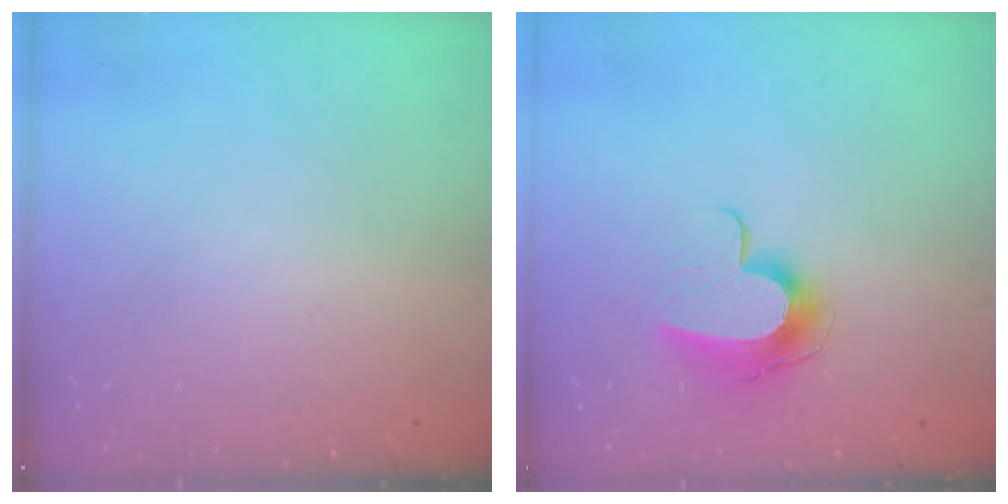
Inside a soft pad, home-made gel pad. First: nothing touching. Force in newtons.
{"total": 10.4, "press": 10.4, "slide": 0.5}